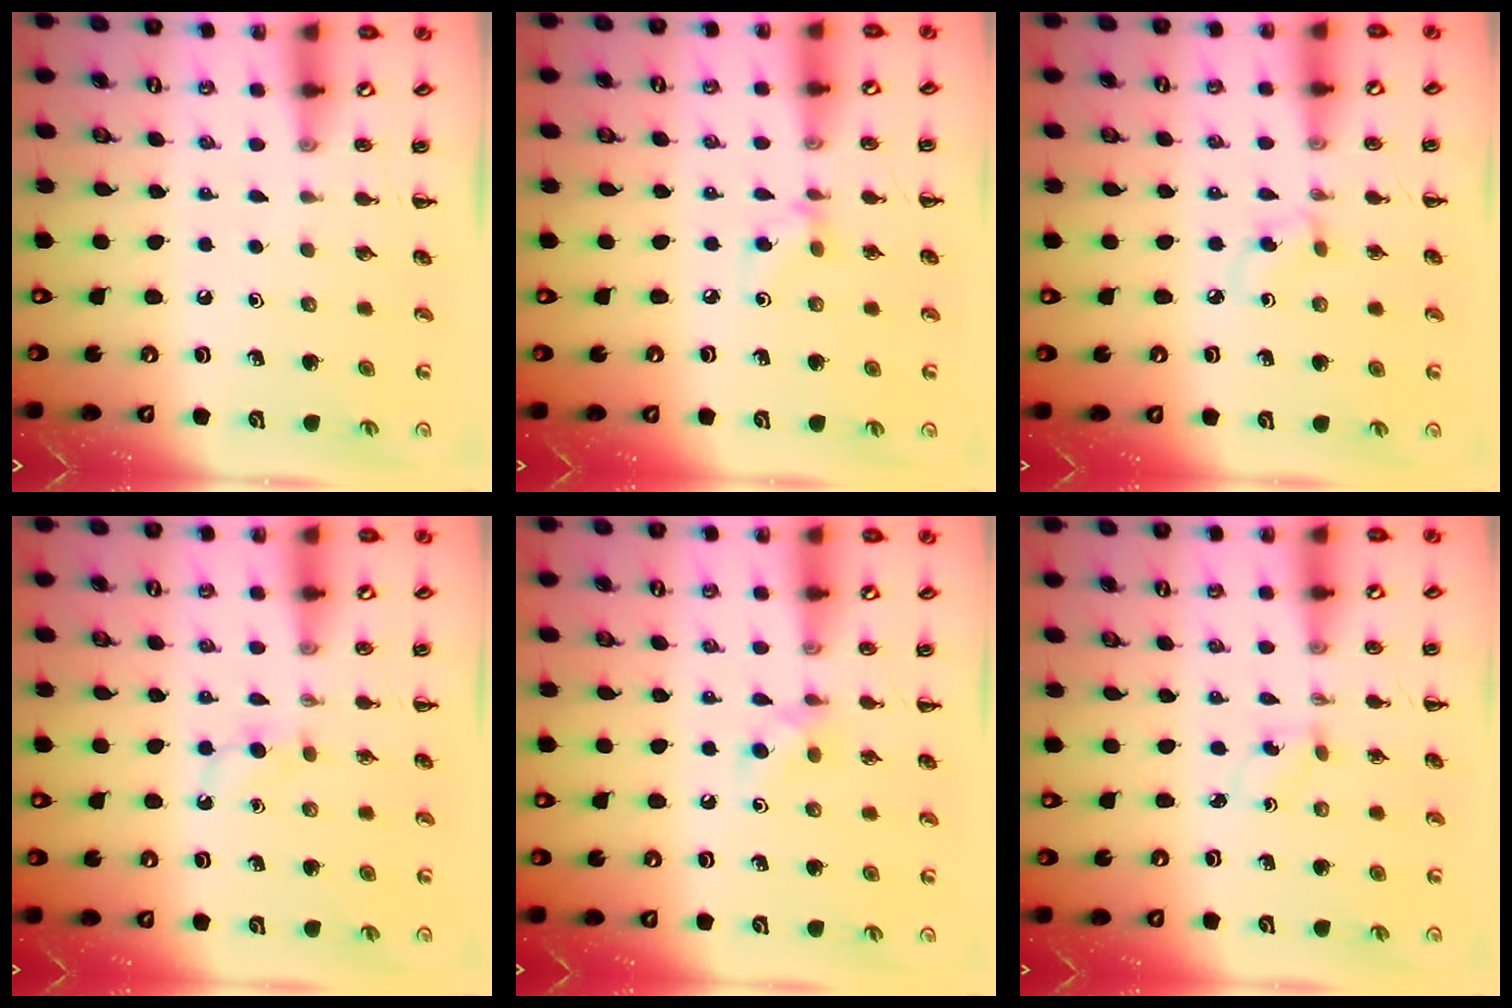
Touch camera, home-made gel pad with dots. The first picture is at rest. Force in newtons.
{"total": 3.9, "press": 3.6, "slide": 1.5}
{"total": 2.7, "press": 2.5, "slide": 1.1}
{"total": 2.8, "press": 2.6, "slide": 1.1}
{"total": 4.7, "press": 4.5, "slide": 1.2}
{"total": 0.9, "press": 0.7, "slide": 0.5}